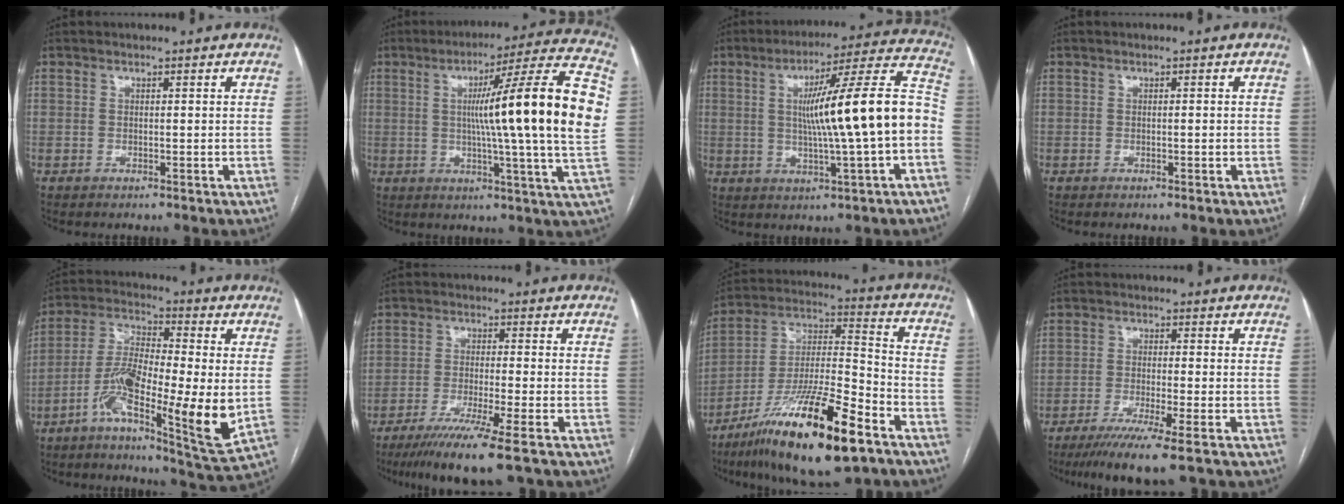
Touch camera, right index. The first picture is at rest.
{"total": 21.6, "force": [2.6, -1.3, 21.4], "torque": [-0.291, 0.006, 0.020]}
{"total": 17.4, "force": [-0.7, -0.1, 17.4], "torque": [-0.260, 0.021, -0.011]}
{"total": 0.9, "force": [-0.1, 0.1, 0.9], "torque": [-0.012, 0.000, -0.001]}
{"total": 16.6, "force": [-3.7, 2.7, 16.0], "torque": [-0.302, -0.009, -0.068]}
{"total": 10.1, "force": [-7.1, -1.1, 7.1], "torque": [-0.115, -0.031, -0.115]}
{"total": 21.5, "force": [-13.1, 3.2, 16.8], "torque": [-0.308, -0.024, -0.225]}
{"total": 8.8, "force": [-6.2, -0.7, 6.3], "torque": [-0.097, -0.024, -0.098]}